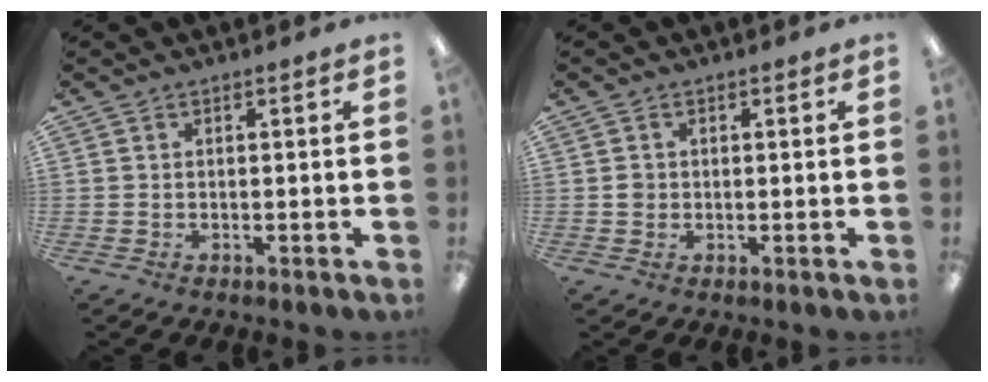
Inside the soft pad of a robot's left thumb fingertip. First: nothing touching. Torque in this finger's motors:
{"motor_torque": [0.37, 0.35, 0.13, -0.45, -0.01]}